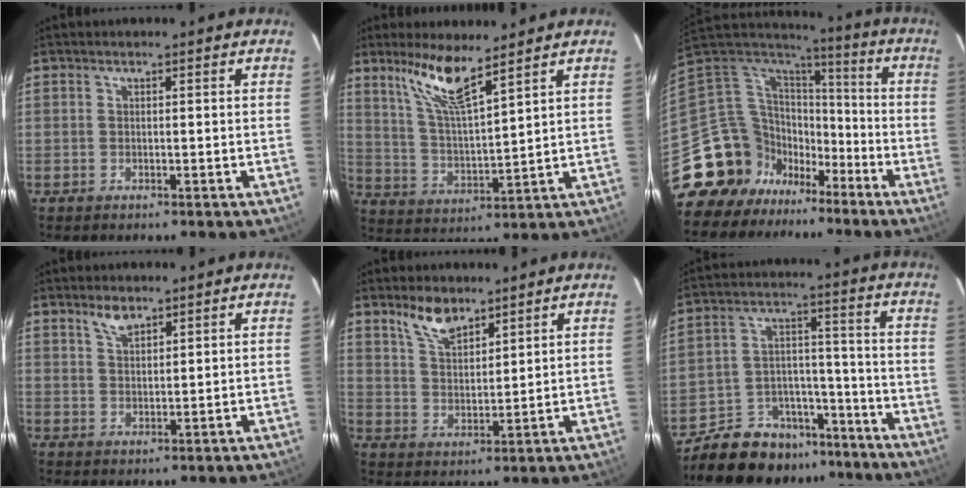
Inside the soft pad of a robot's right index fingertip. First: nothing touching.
{"total": 9.8, "force": [7.2, 0.9, 6.5], "torque": [-0.123, 0.000, 0.148]}
{"total": 16.4, "force": [-10.8, 11.9, 3.5], "torque": [-0.102, 0.037, -0.189]}
{"total": 3.4, "force": [2.6, 1.4, 1.7], "torque": [-0.029, 0.004, 0.048]}
{"total": 7.0, "force": [5.3, 2.9, 3.6], "torque": [-0.063, 0.006, 0.105]}
{"total": 13.8, "force": [-11.2, 7.4, 3.3], "torque": [-0.074, 0.052, -0.157]}